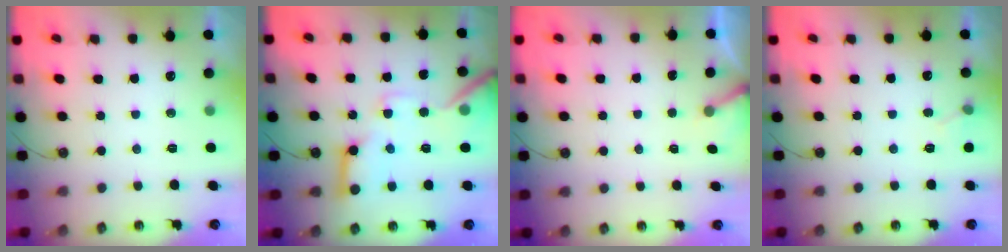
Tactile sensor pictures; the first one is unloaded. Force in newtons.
{"total": 16.8, "press": 16.7, "slide": 1.9}
{"total": 2.7, "press": 2.7, "slide": 0.2}
{"total": 4.6, "press": 4.6, "slide": 0.6}